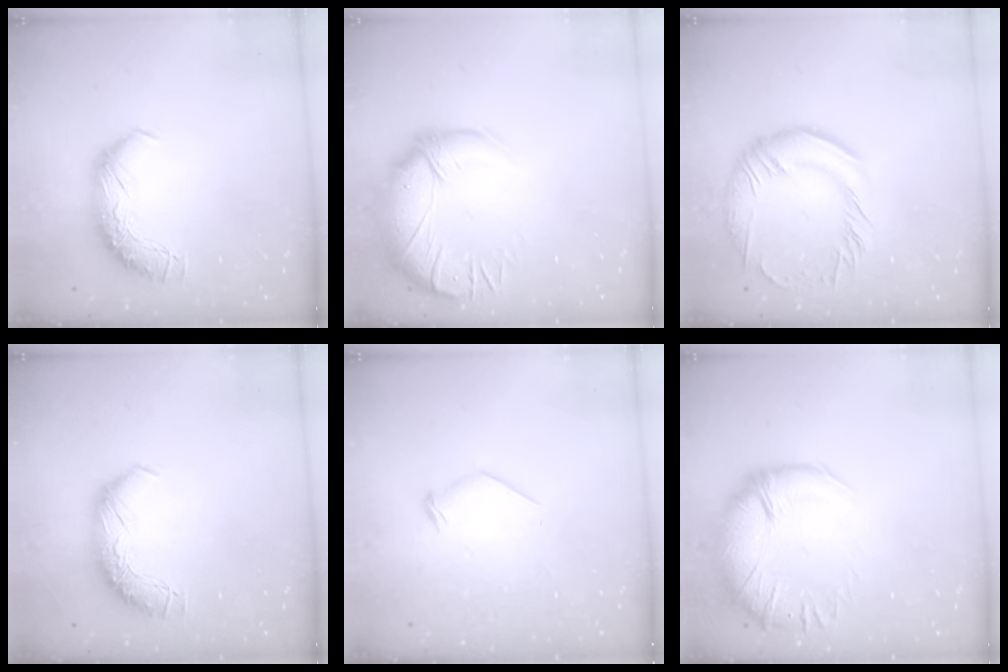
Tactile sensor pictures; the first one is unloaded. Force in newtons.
{"total": 3.4, "press": 1.1, "slide": 3.2}
{"total": 5.1, "press": 4.7, "slide": 2.1}
{"total": 0.0}
{"total": 7.1, "press": 7.0, "slide": 0.8}
{"total": 2.8, "press": 0.5, "slide": 2.8}